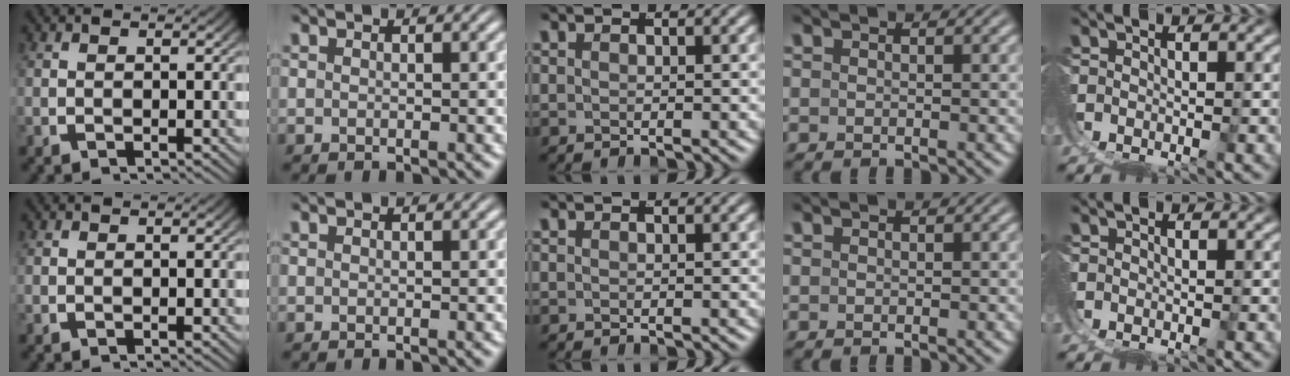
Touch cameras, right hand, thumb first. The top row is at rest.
{}